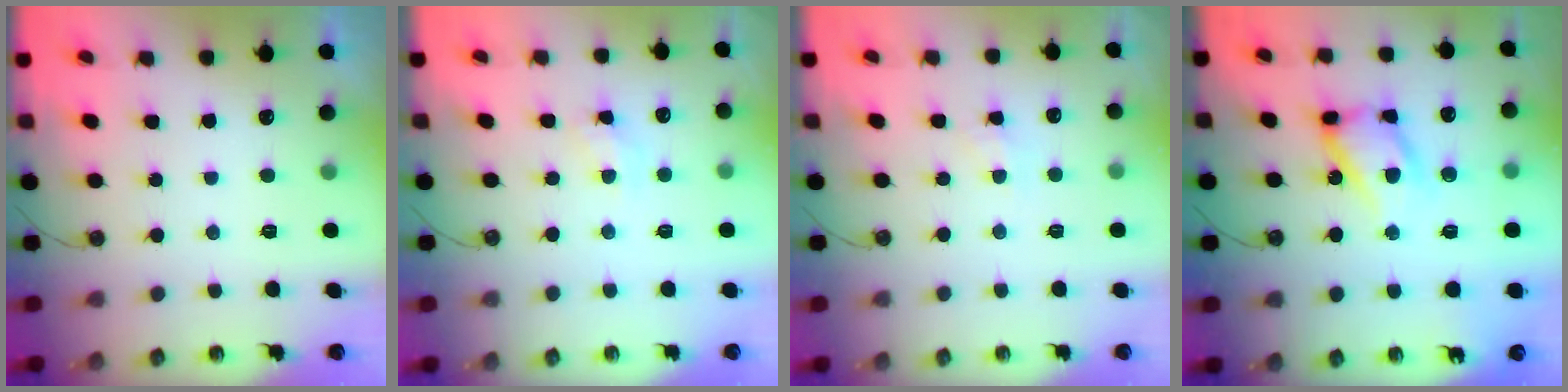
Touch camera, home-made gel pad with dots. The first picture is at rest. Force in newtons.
{"total": 4.9, "press": 4.9, "slide": 0.5}
{"total": 3.1, "press": 3.1, "slide": 0.6}
{"total": 14.1, "press": 14.1, "slide": 1.2}